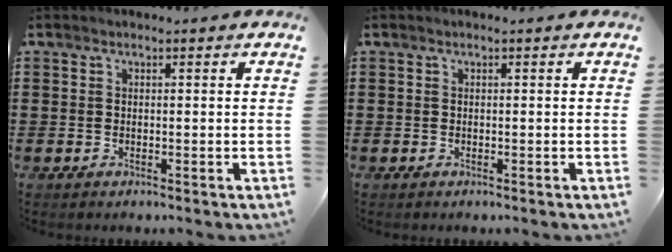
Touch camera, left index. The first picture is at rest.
{"total": 0.0}